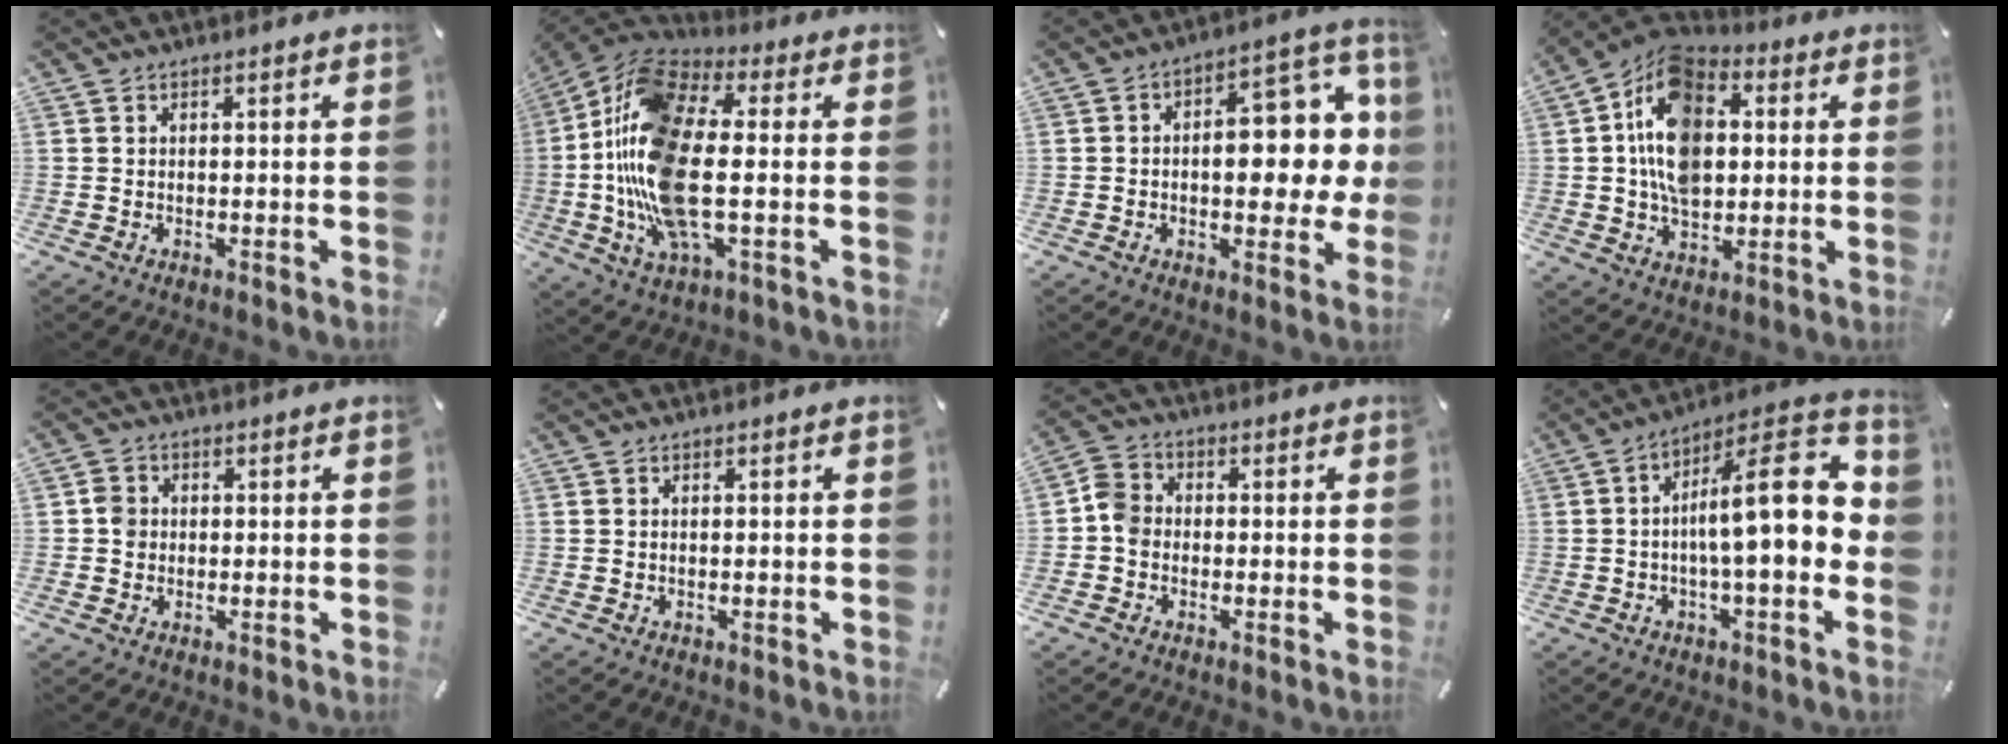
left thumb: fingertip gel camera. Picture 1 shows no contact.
{"total": 21.0, "force": [-2.0, 9.2, 18.8], "torque": [-0.411, -0.010, -0.037]}
{"total": 15.4, "force": [1.2, 8.4, 12.9], "torque": [-0.158, -0.019, 0.021]}
{"total": 15.7, "force": [1.9, 11.1, 11.0], "torque": [-0.216, 0.001, 0.032]}
{"total": 2.8, "force": [-0.3, 2.6, 1.0], "torque": [-0.012, 0.001, -0.008]}
{"total": 0.0}
{"total": 4.8, "force": [-1.2, 4.1, 2.2], "torque": [-0.045, 0.014, -0.021]}
{"total": 17.3, "force": [0.4, 5.1, 16.6], "torque": [-0.228, -0.026, -0.005]}